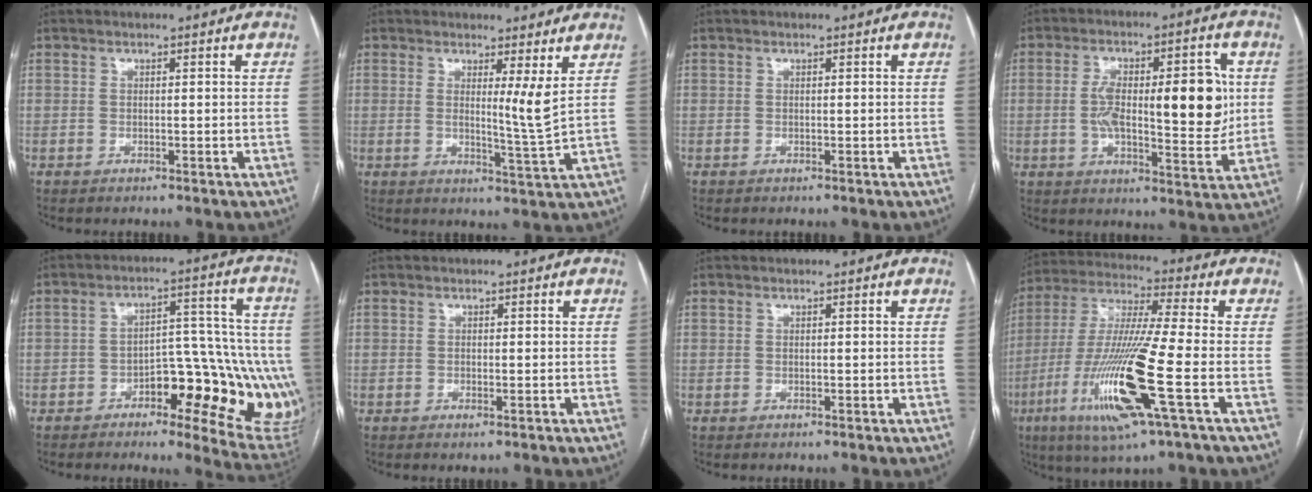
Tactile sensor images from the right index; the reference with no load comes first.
{"total": 4.2, "force": [1.5, -0.9, 3.8], "torque": [-0.066, -0.021, 0.028]}
{"total": 0.0}
{"total": 15.8, "force": [1.3, 5.1, 14.9], "torque": [-0.226, 0.016, 0.023]}
{"total": 16.9, "force": [-4.6, 6.6, 14.8], "torque": [-0.132, 0.021, -0.050]}
{"total": 0.7, "force": [-0.5, 0.2, 0.5], "torque": [-0.008, -0.001, -0.004]}
{"total": 0.0}
{"total": 18.1, "force": [-6.2, 0.2, 17.0], "torque": [-0.362, -0.025, -0.120]}